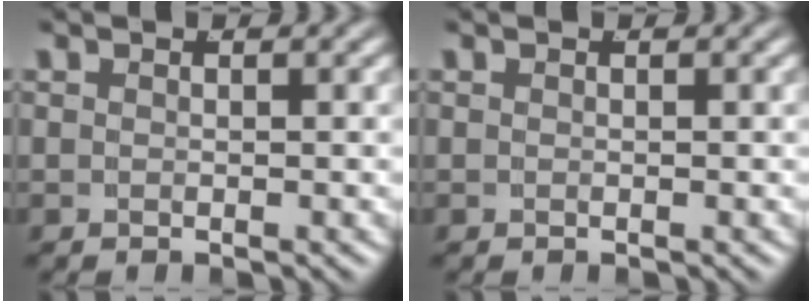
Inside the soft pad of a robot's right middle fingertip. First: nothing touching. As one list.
[{"total": 0.0}]